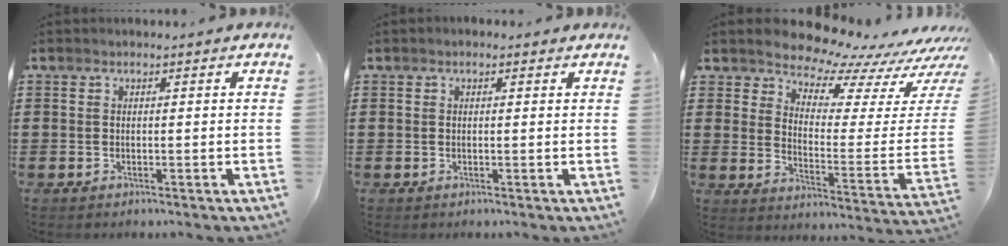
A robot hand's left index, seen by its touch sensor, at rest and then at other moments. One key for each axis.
{"total": 0.7, "fx": 0.2, "fy": 0.5, "fz": 0.4, "tx": -0.009, "ty": 0.006, "tz": 0.003}
{"total": 7.2, "fx": 7.0, "fy": 1.1, "fz": 1.0, "tx": -0.044, "ty": -0.074, "tz": 0.121}